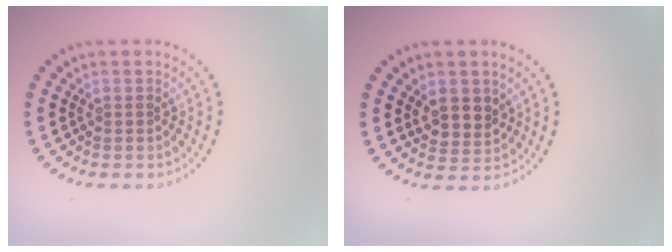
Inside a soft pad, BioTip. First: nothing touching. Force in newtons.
{"total": 2.7, "press": 2.5, "slide": 1.0}